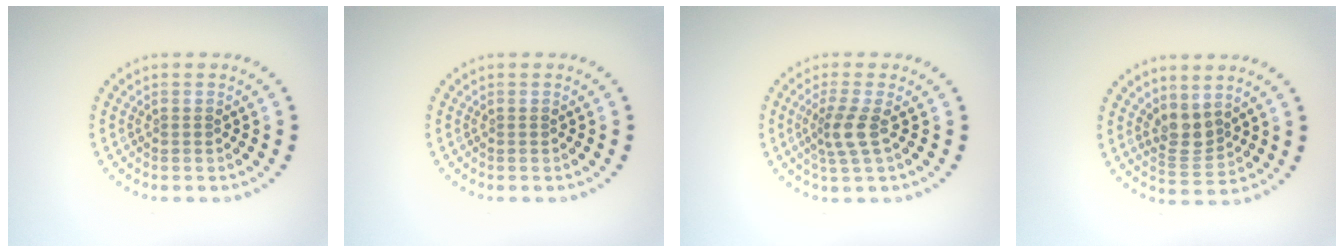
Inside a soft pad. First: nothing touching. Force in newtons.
{"total": 0.0}
{"total": 2.4, "press": 1.8, "slide": 1.6}
{"total": 2.7, "press": 2.2, "slide": 1.5}